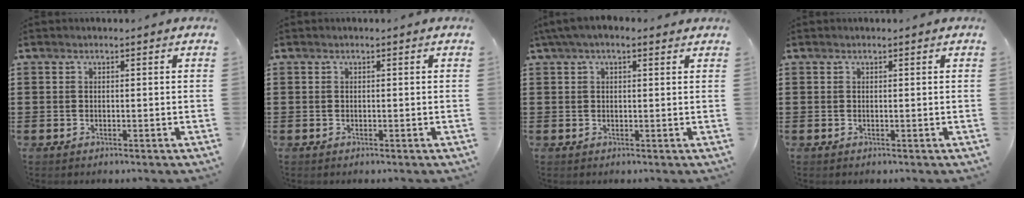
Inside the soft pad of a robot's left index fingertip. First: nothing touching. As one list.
[{"total": 0.0}, {"total": 2.8, "force": [1.5, 1.5, 1.8], "torque": [-0.041, 0.009, 0.026]}, {"total": 0.0}]